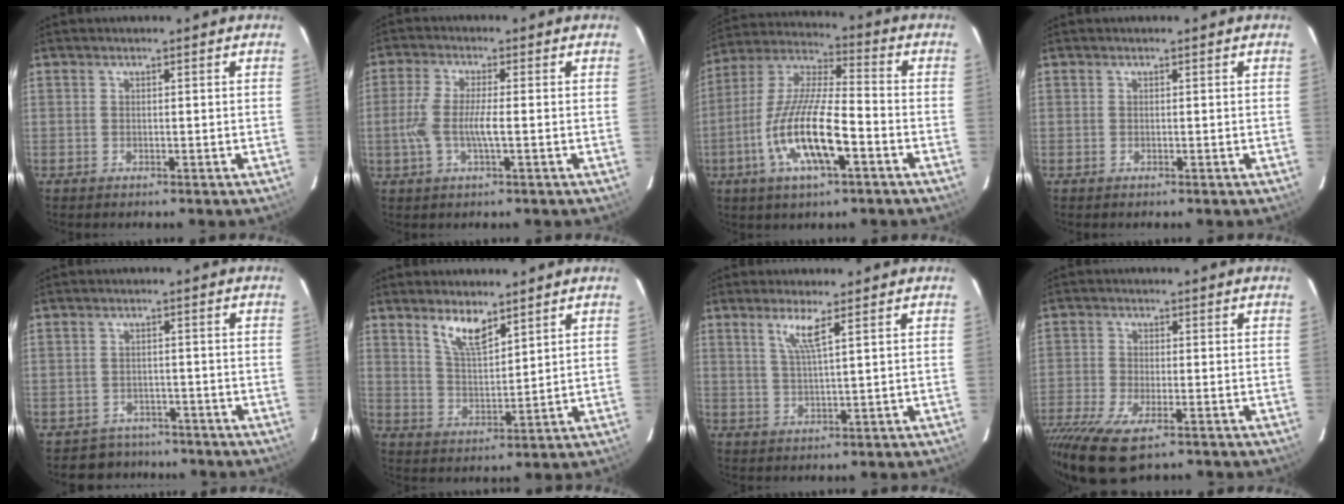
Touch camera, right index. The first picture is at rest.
{"total": 6.5, "force": [-1.3, 1.0, 6.3], "torque": [-0.134, -0.003, -0.025]}
{"total": 15.9, "force": [-6.1, 4.1, 14.1], "torque": [-0.288, -0.013, -0.118]}
{"total": 0.0}
{"total": 5.2, "force": [-4.0, 3.3, -0.6], "torque": [0.003, 0.028, -0.060]}
{"total": 7.0, "force": [5.0, 2.3, 4.4], "torque": [-0.079, -0.001, 0.101]}
{"total": 4.2, "force": [2.3, -0.4, 3.4], "torque": [-0.070, -0.006, 0.047]}
{"total": 15.3, "force": [-9.4, 5.8, 10.7], "torque": [-0.245, -0.070, -0.169]}